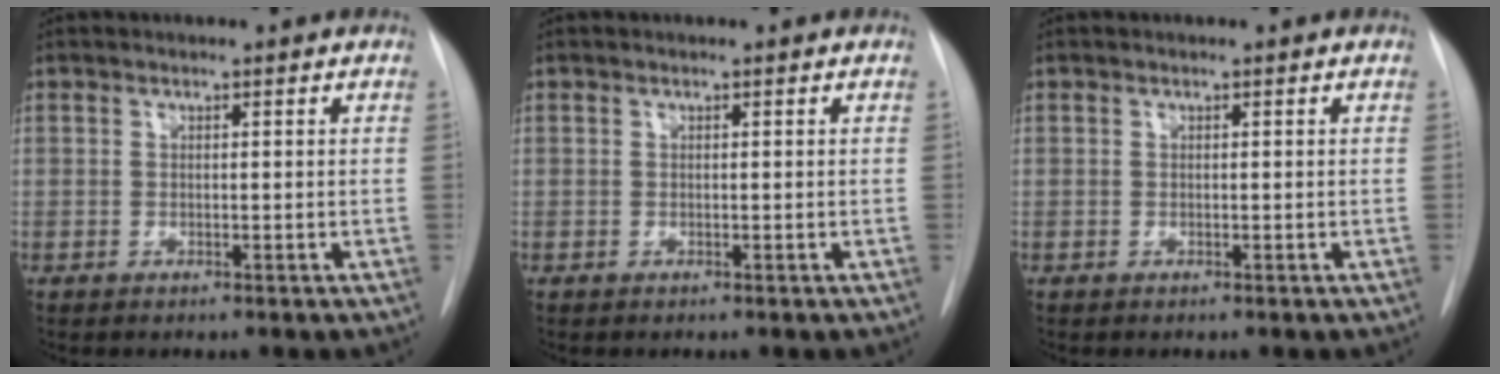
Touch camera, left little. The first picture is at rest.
{"total": 0.0}
{"total": 0.0}